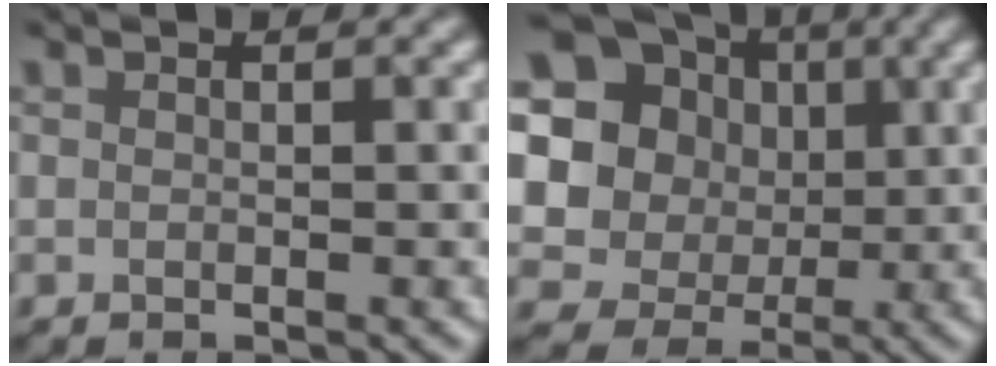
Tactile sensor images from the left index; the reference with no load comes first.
{"total": 19.6, "force": [4.5, 18.0, 6.4], "torque": [-0.182, 0.007, 0.066]}